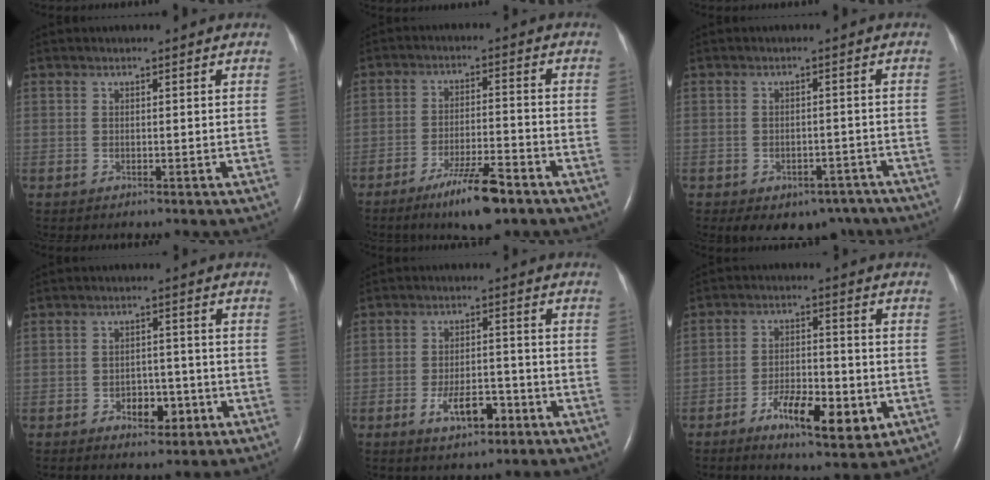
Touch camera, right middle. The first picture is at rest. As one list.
[{"total": 8.7, "force": [-6.0, 1.1, 6.3], "torque": [-0.115, -0.014, -0.100]}, {"total": 9.4, "force": [-6.7, 5.6, 3.3], "torque": [-0.038, 0.014, -0.079]}, {"total": 4.6, "force": [-2.1, 2.7, 3.0], "torque": [-0.039, 0.010, -0.026]}, {"total": 6.2, "force": [-3.1, 2.6, 4.7], "torque": [-0.083, 0.001, -0.049]}, {"total": 9.8, "force": [-4.2, 3.3, 8.2], "torque": [-0.139, -0.002, -0.063]}]